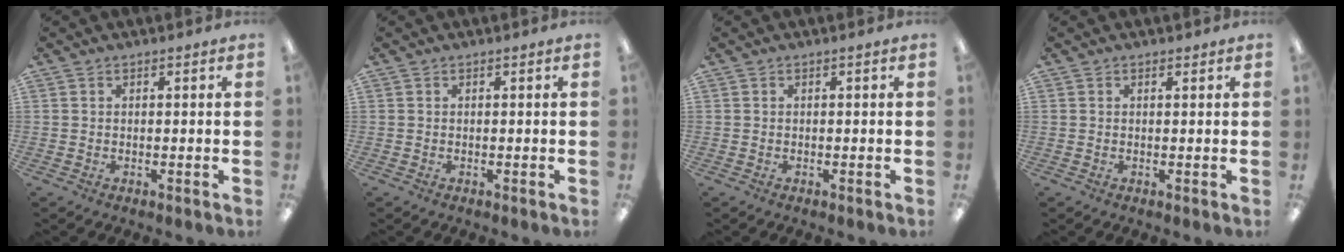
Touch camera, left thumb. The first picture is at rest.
{"total": 0.0}
{"total": 0.0}
{"total": 0.7, "force": [0.6, 0.4, 0.2], "torque": [0.005, -0.002, 0.009]}